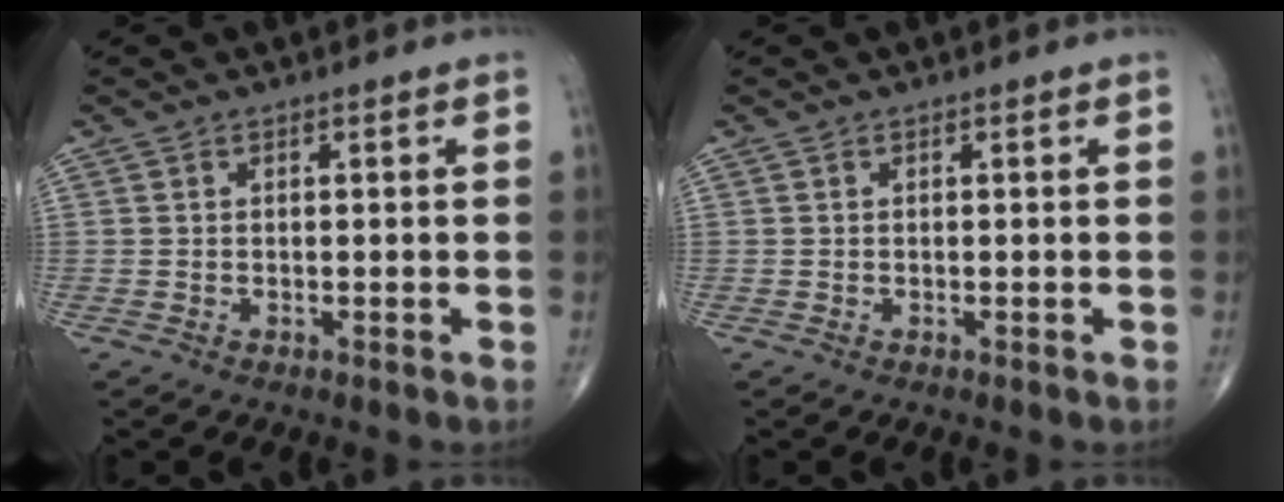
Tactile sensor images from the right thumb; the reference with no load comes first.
{"total": 0.0}